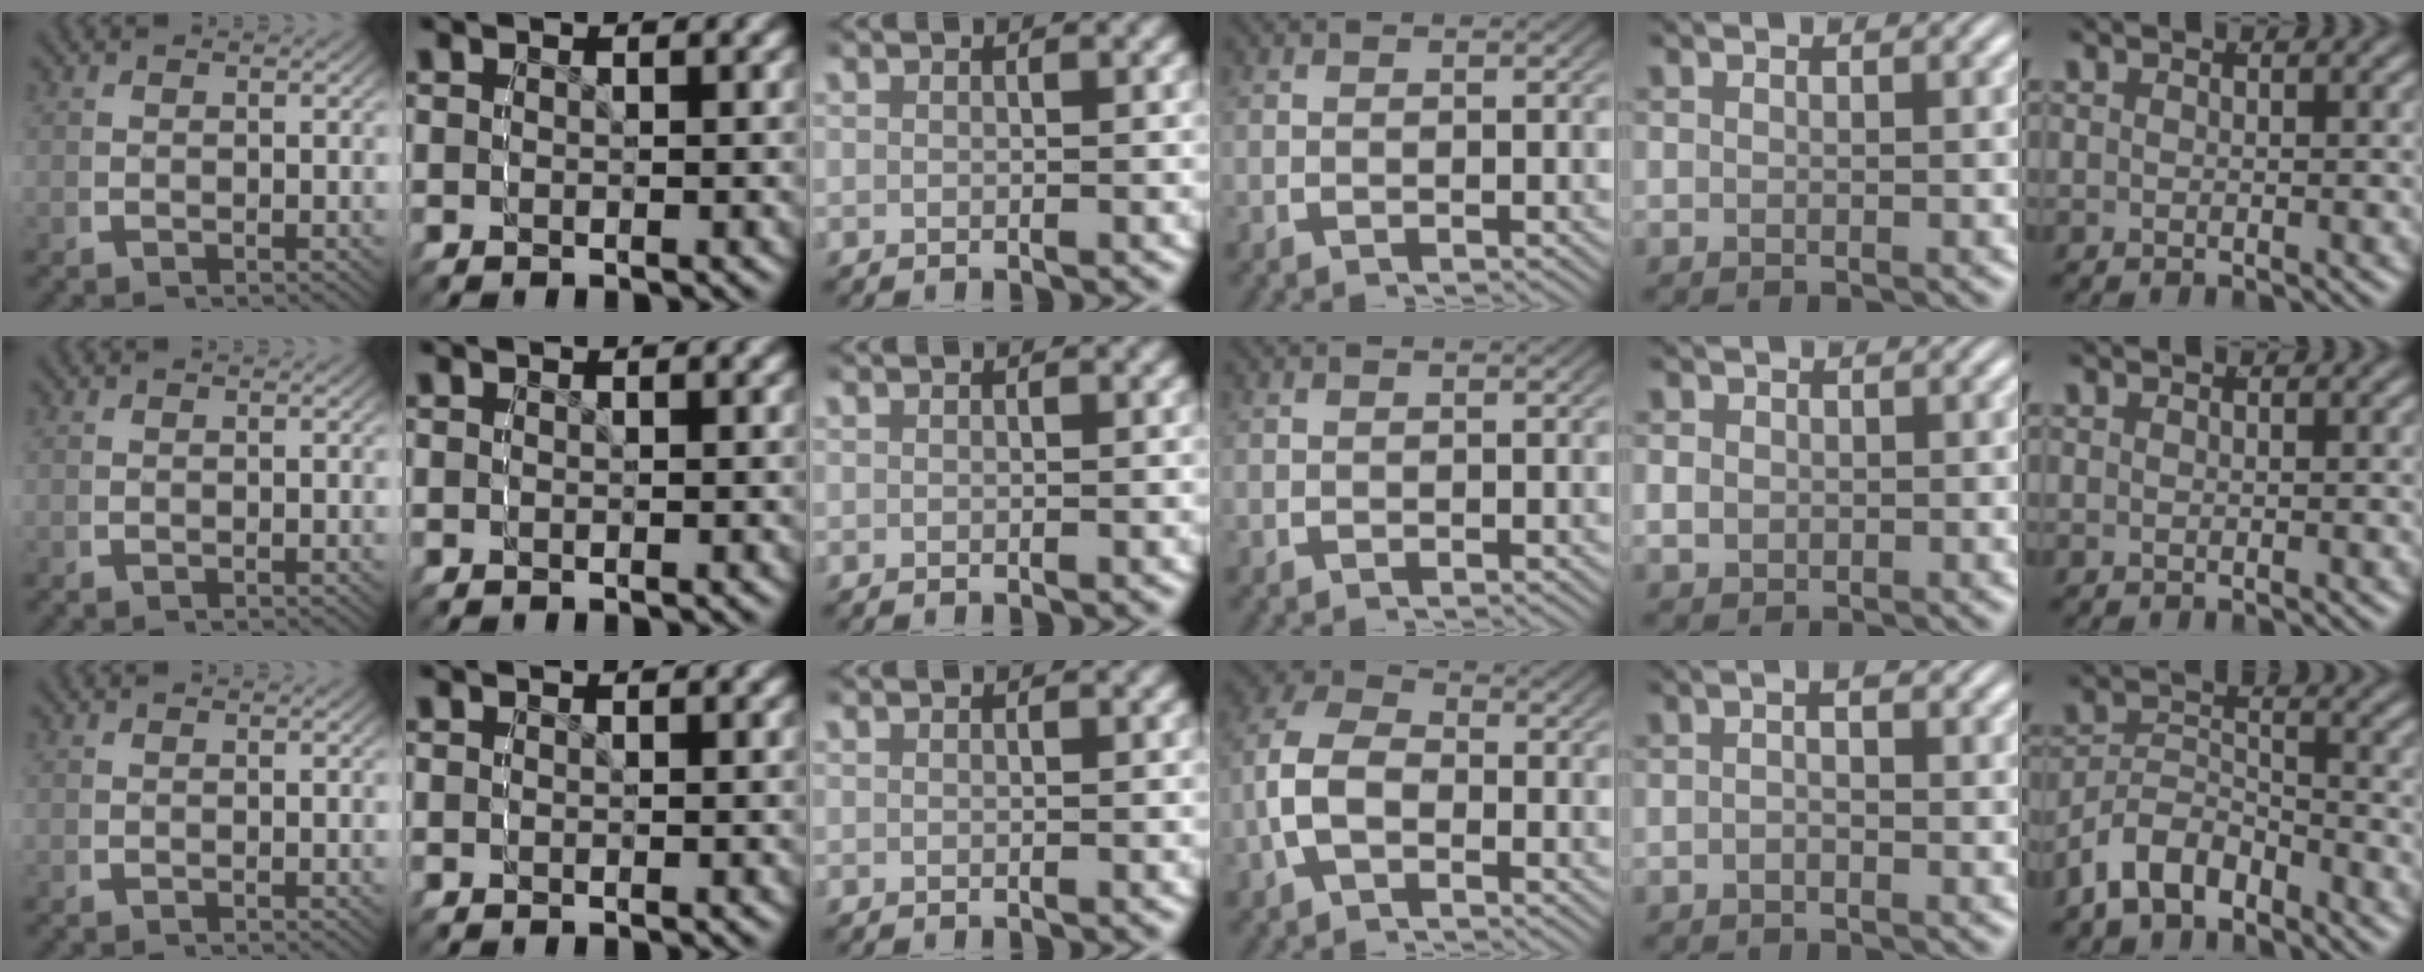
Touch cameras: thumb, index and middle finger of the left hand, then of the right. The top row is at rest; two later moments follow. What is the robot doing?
{"motion": "grasp_and_lifting", "object": "cloth"}